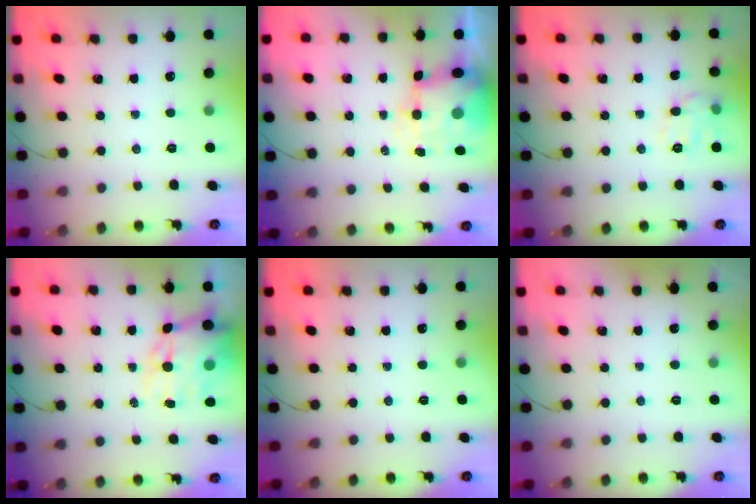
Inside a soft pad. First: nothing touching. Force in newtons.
{"total": 7.8, "press": 7.6, "slide": 1.7}
{"total": 9.4, "press": 9.3, "slide": 1.2}
{"total": 13.2, "press": 12.8, "slide": 3.3}
{"total": 0.0}
{"total": 1.8, "press": 1.7, "slide": 0.3}